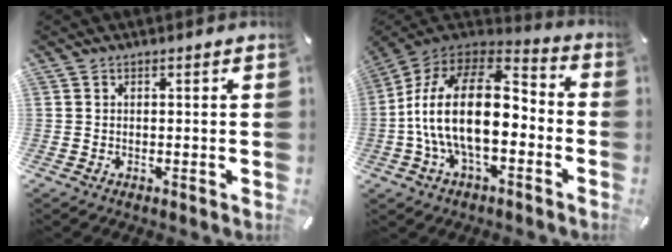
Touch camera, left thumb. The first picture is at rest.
{"total": 22.6, "force": [-2.9, 12.7, 18.4], "torque": [-0.354, 0.024, -0.047]}